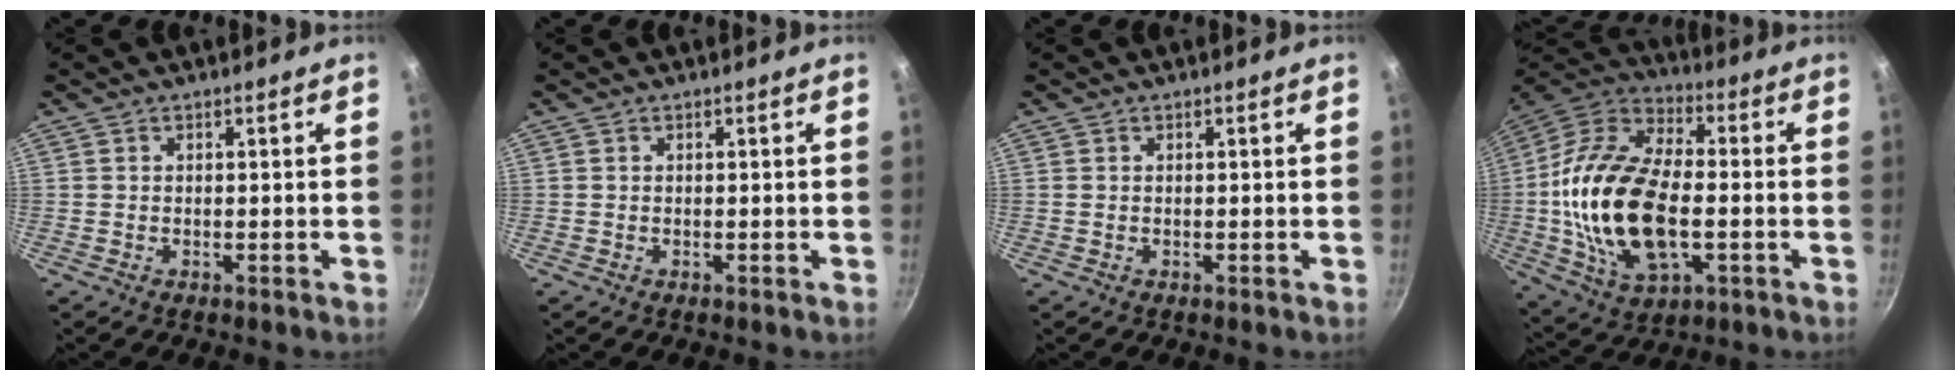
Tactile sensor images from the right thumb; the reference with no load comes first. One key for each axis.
{"total": 0.0}
{"total": 0.0}
{"total": 24.0, "fx": -2.3, "fy": 13.0, "fz": 20.0, "tx": -0.387, "ty": 0.026, "tz": -0.045}